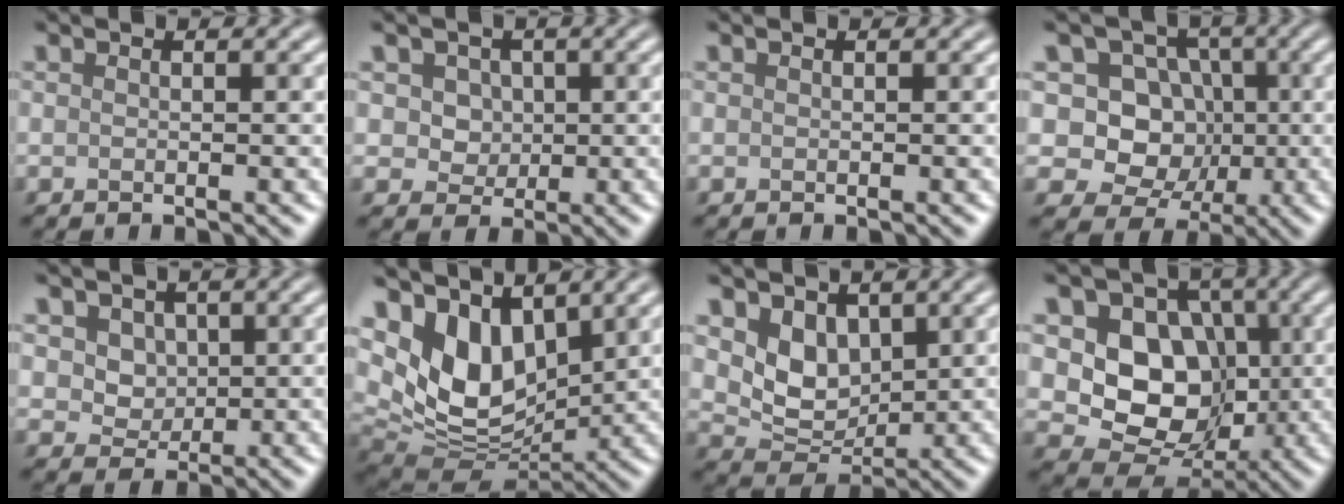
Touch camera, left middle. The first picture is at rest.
{"total": 4.1, "force": [1.6, 3.2, 1.9], "torque": [-0.036, 0.008, 0.020]}
{"total": 0.0}
{"total": 8.3, "force": [0.9, 7.4, 3.7], "torque": [-0.061, 0.018, -0.016]}
{"total": 4.4, "force": [1.9, 3.4, 2.0], "torque": [-0.045, 0.001, 0.033]}
{"total": 8.1, "force": [3.7, 5.0, 5.3], "torque": [-0.119, -0.014, 0.063]}
{"total": 4.1, "force": [1.6, 3.0, 2.3], "torque": [-0.052, -0.014, 0.029]}
{"total": 8.6, "force": [0.5, 7.1, 4.8], "torque": [-0.075, -0.008, -0.007]}